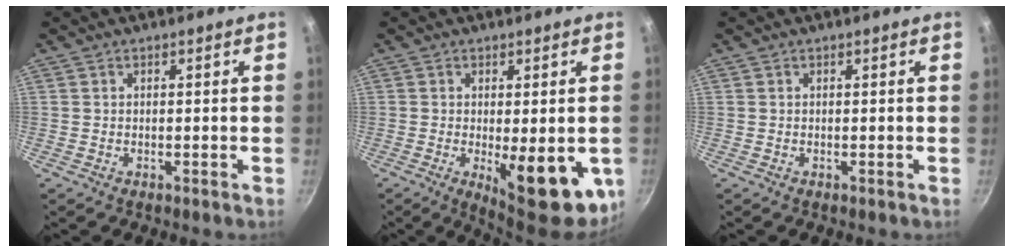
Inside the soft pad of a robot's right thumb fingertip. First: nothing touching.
{"total": 14.4, "force": [-3.2, 5.1, 13.1], "torque": [-0.144, -0.012, -0.029]}
{"total": 0.0}